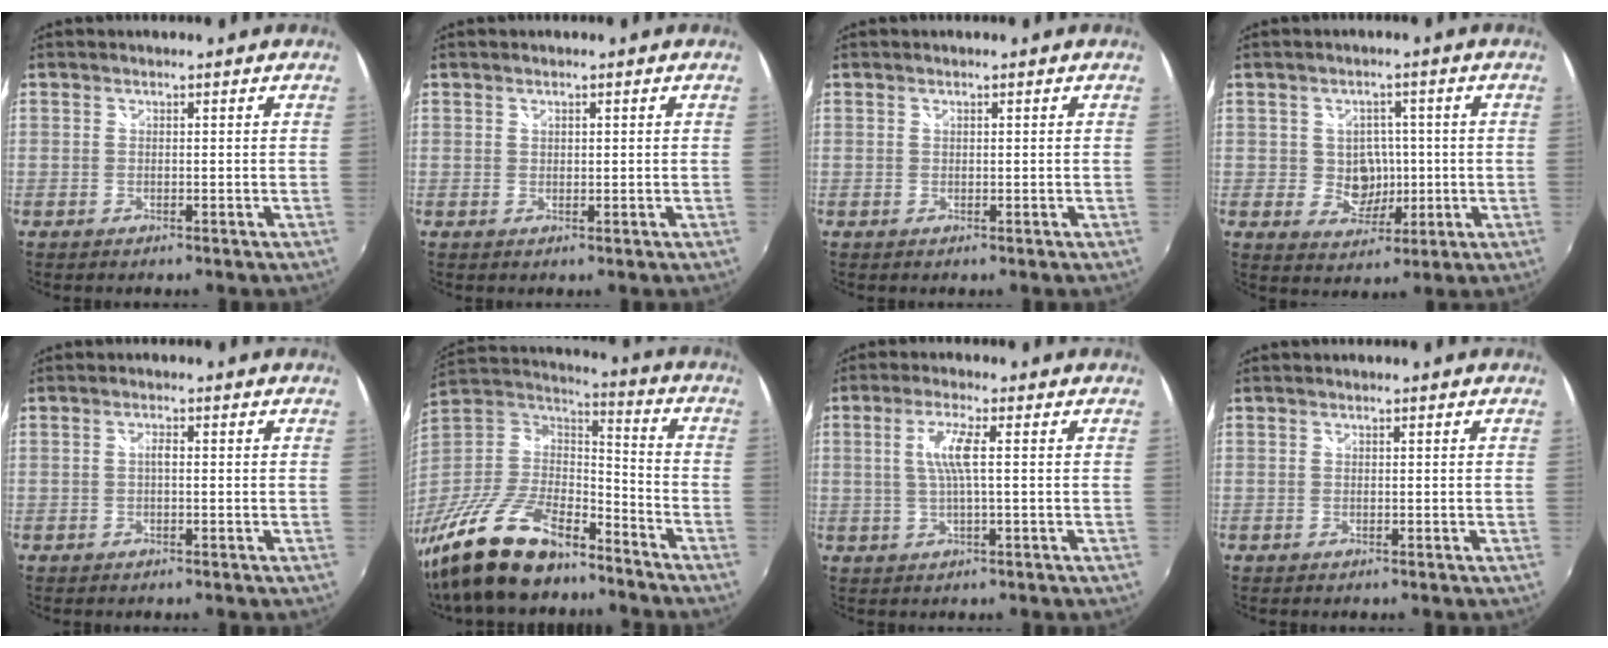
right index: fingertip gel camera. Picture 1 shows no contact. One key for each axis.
{"total": 0.7, "fx": 0.4, "fy": 0.5, "fz": 0.4, "tx": -0.004, "ty": 0.001, "tz": 0.007}
{"total": 0.0}
{"total": 6.0, "fx": -0.1, "fy": 5.4, "fz": 2.6, "tx": -0.048, "ty": 0.006, "tz": 0.008}
{"total": 1.1, "fx": -0.1, "fy": 0.4, "fz": 1.0, "tx": -0.019, "ty": 0.004, "tz": -0.004}
{"total": 24.4, "fx": -17.7, "fy": 9.4, "fz": 14.0, "tx": -0.299, "ty": -0.023, "tz": -0.306}
{"total": 5.0, "fx": 0.6, "fy": 0.1, "fz": 5.0, "tx": -0.100, "ty": -0.001, "tz": 0.014}
{"total": 0.0}